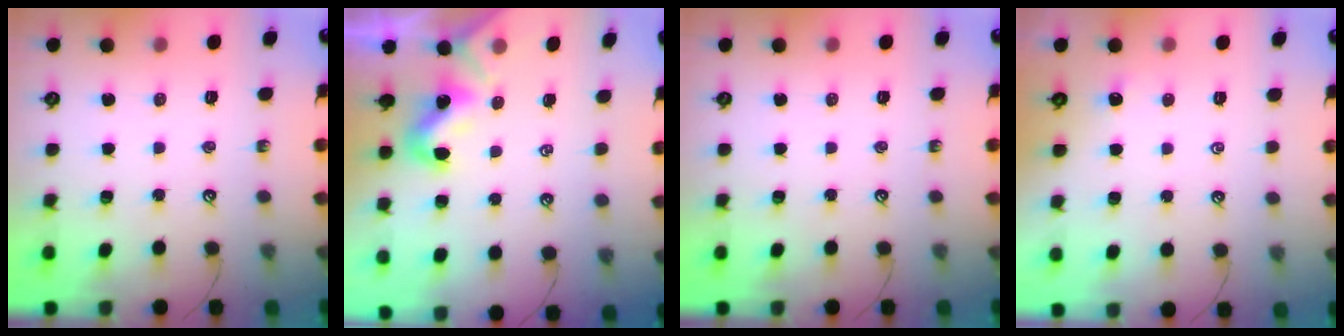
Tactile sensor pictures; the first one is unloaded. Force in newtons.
{"total": 2.0, "press": 2.0, "slide": 0.4}
{"total": 0.0}
{"total": 2.6, "press": 2.6, "slide": 0.2}